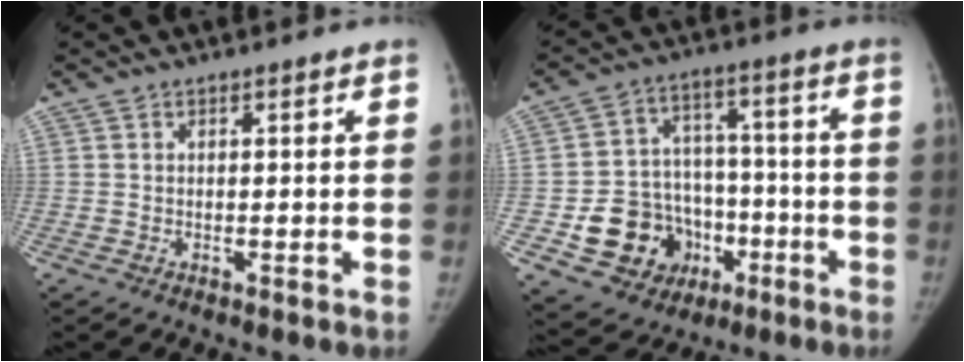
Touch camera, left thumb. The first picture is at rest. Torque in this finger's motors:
{"motor_torque": [-0.49, 0.56, 0.18, 0.26, 0.02]}